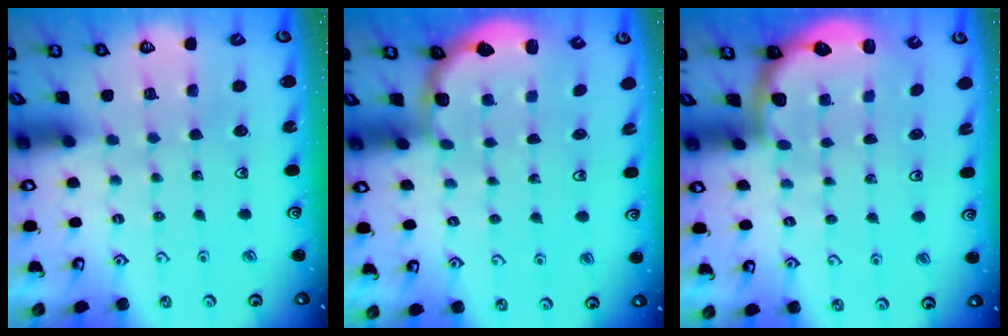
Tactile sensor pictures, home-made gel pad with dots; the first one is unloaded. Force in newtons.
{"total": 2.8, "press": 2.1, "slide": 1.8}
{"total": 2.3, "press": 2.0, "slide": 1.3}